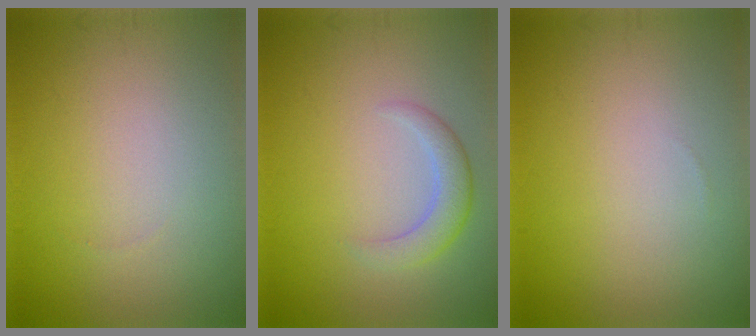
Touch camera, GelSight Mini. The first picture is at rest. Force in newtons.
{"total": 2.6, "press": 2.6, "slide": 0.1}
{"total": 0.0}